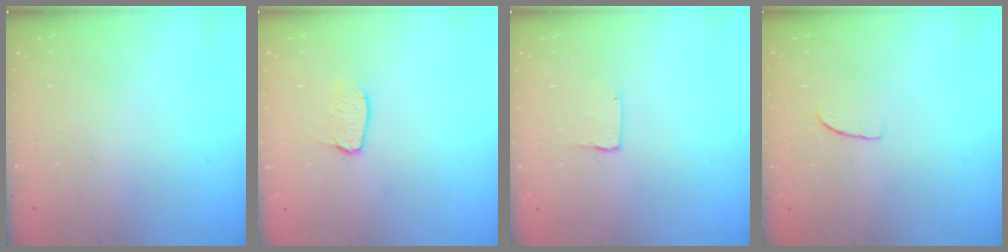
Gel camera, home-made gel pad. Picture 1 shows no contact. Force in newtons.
{"total": 4.5, "press": 4.4, "slide": 0.3}
{"total": 1.3, "press": 1.2, "slide": 0.1}
{"total": 5.4, "press": 5.4, "slide": 0.4}